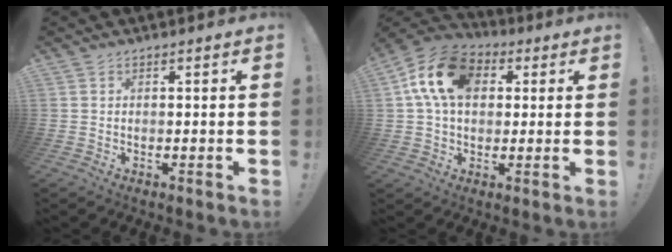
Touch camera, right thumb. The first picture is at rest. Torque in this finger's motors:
{"motor_torque": [0.25, 1.24, 0.55, -0.33, 0.20]}